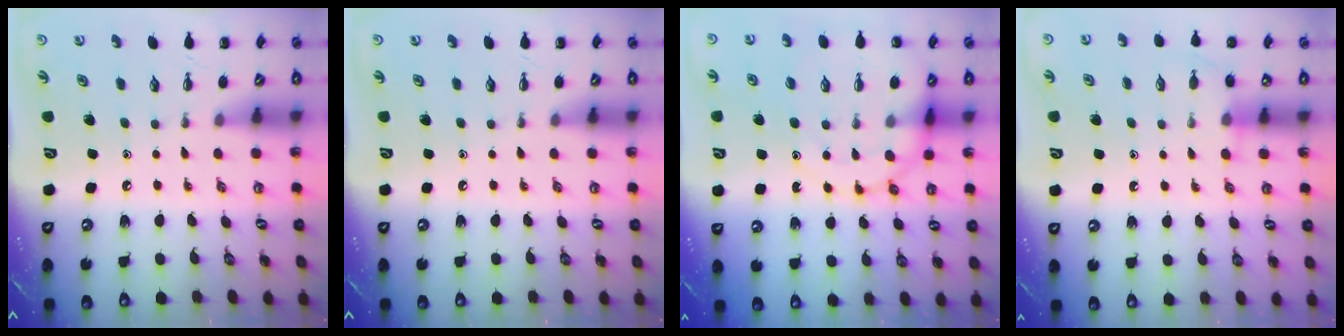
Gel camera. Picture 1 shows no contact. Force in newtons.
{"total": 0.0}
{"total": 14.2, "press": 14.0, "slide": 2.4}
{"total": 6.8, "press": 6.7, "slide": 1.3}